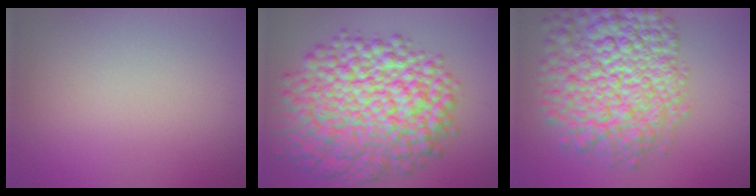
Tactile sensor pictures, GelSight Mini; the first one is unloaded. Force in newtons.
{"total": 12.9, "press": 12.8, "slide": 0.3}
{"total": 11.7, "press": 11.7, "slide": 0.4}